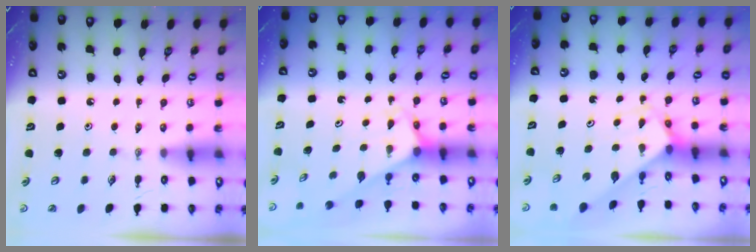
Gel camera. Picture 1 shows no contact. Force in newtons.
{"total": 2.5, "press": 2.5, "slide": 0.1}
{"total": 2.9, "press": 2.9, "slide": 0.1}